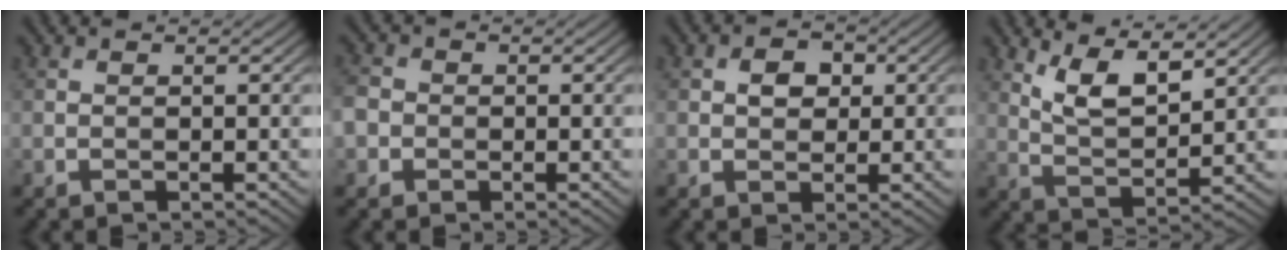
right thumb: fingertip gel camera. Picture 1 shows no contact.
{"total": 3.4, "force": [-0.8, 3.1, 1.2], "torque": [-0.033, -0.001, -0.026]}
{"total": 2.9, "force": [0.4, 2.3, 1.6], "torque": [-0.033, 0.003, 0.000]}
{"total": 6.5, "force": [4.1, 2.2, 4.6], "torque": [-0.100, -0.008, 0.084]}